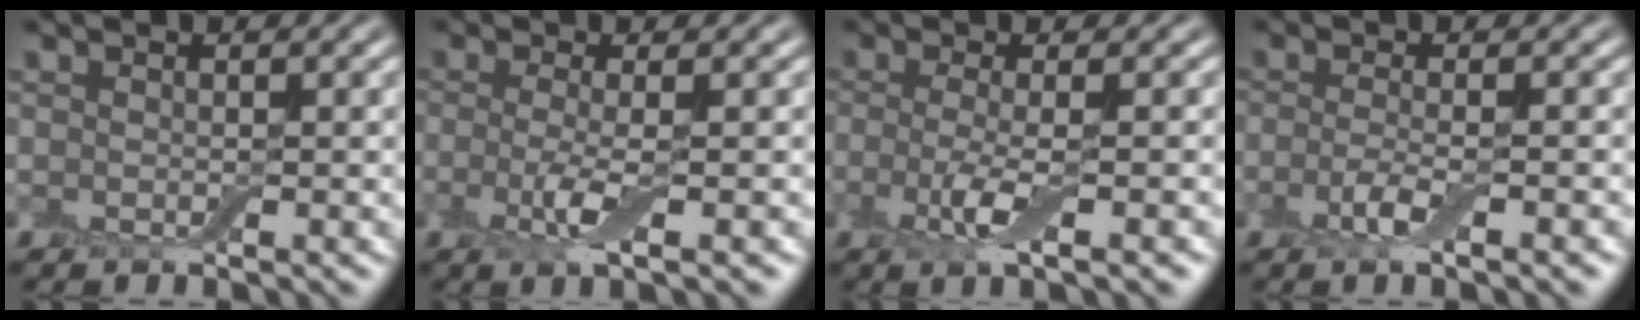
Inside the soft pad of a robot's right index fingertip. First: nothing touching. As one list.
[{"total": 3.2, "force": [-0.6, 0.7, 3.1], "torque": [-0.067, -0.012, -0.014]}, {"total": 3.5, "force": [-0.9, 0.8, 3.3], "torque": [-0.070, -0.012, -0.020]}, {"total": 3.0, "force": [-1.2, 0.7, 2.6], "torque": [-0.056, -0.002, -0.027]}]